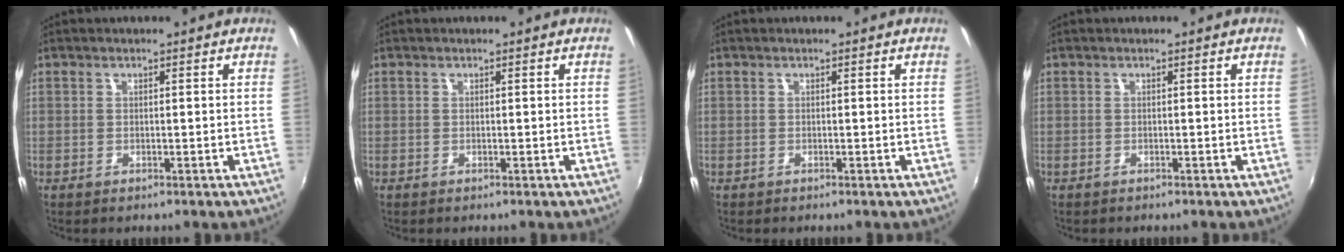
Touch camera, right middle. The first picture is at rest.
{"total": 0.0}
{"total": 0.0}
{"total": 0.0}